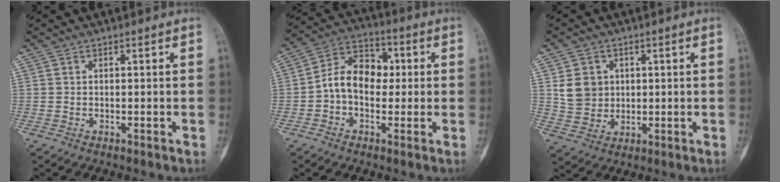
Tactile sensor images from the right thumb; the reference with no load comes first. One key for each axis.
{"total": 10.4, "fx": -0.2, "fy": 7.4, "fz": 7.3, "tx": -0.099, "ty": 0.034, "tz": -0.015}
{"total": 6.7, "fx": 1.5, "fy": 5.9, "fz": 2.9, "tx": -0.030, "ty": -0.006, "tz": 0.038}